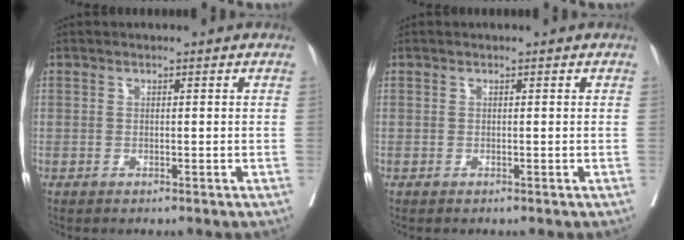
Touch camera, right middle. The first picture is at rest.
{"total": 0.0}